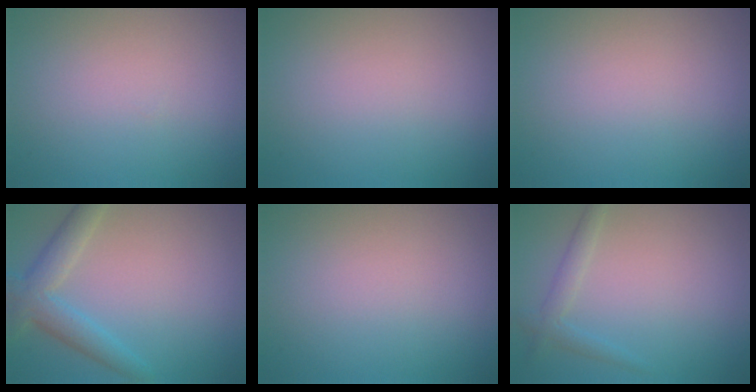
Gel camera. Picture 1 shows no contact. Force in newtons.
{"total": 0.0}
{"total": 0.0}
{"total": 4.0, "press": 4.0, "slide": 0.2}
{"total": 0.0}
{"total": 1.8, "press": 1.8, "slide": 0.0}